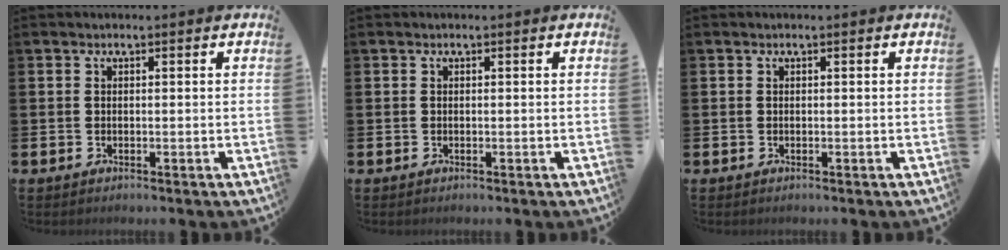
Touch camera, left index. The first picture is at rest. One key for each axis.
{"total": 0.0}
{"total": 0.0}